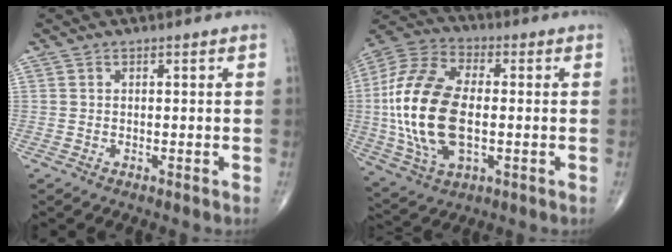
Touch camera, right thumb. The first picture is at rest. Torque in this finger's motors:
{"motor_torque": [1.40, 1.55, 2.46, 0.09, 0.24]}